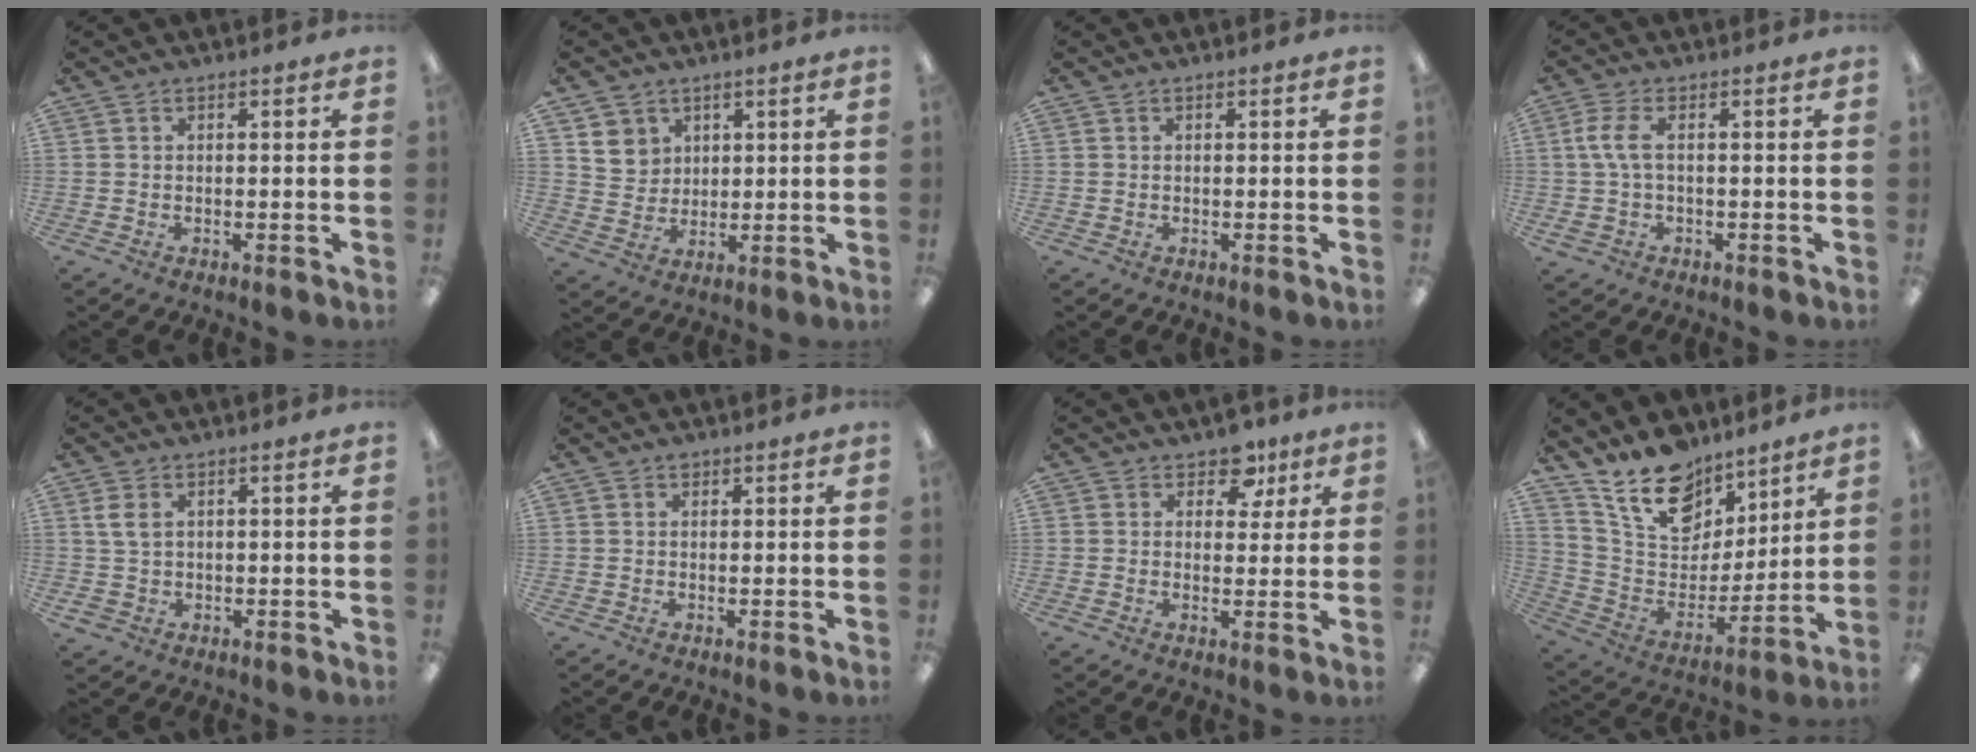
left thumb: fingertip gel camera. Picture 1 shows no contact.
{"total": 6.2, "force": [3.5, 5.2, 0.3], "torque": [0.000, -0.016, 0.062]}
{"total": 0.0}
{"total": 6.3, "force": [0.3, 2.9, 5.6], "torque": [-0.128, 0.003, 0.000]}
{"total": 4.7, "force": [1.2, 3.4, 2.9], "torque": [-0.065, 0.005, 0.023]}
{"total": 0.8, "force": [0.6, 0.5, 0.3], "torque": [0.002, -0.001, 0.008]}
{"total": 6.9, "force": [4.3, 4.4, 3.2], "torque": [-0.030, -0.019, 0.073]}
{"total": 17.5, "force": [13.3, 9.5, 6.4], "torque": [-0.127, -0.084, 0.249]}